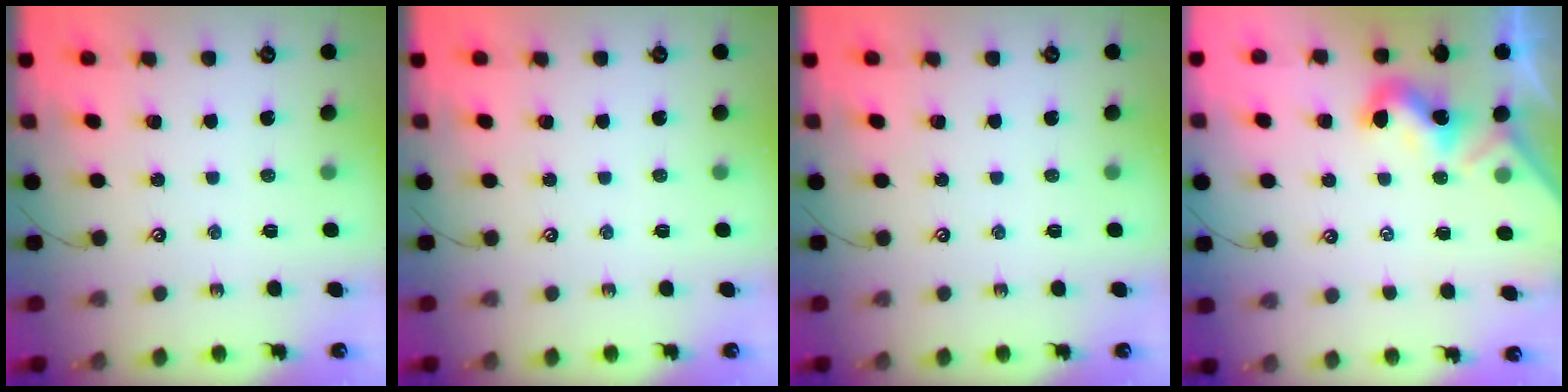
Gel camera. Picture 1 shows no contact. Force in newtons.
{"total": 0.0}
{"total": 0.0}
{"total": 1.8, "press": 1.8, "slide": 0.5}